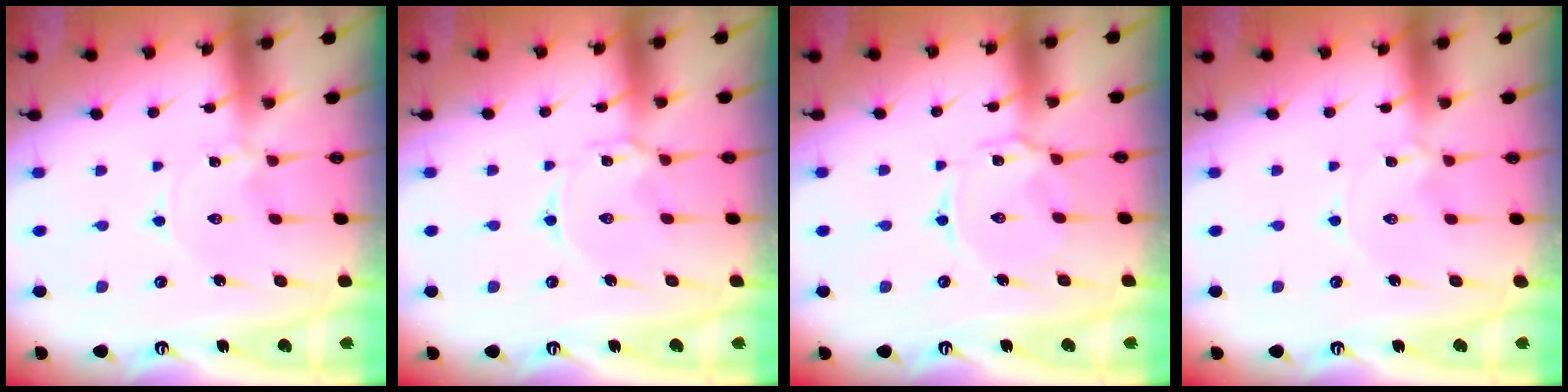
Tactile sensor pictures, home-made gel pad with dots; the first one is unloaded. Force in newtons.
{"total": 2.6, "press": 2.5, "slide": 0.3}
{"total": 4.2, "press": 4.2, "slide": 0.2}
{"total": 1.4, "press": 1.4, "slide": 0.1}